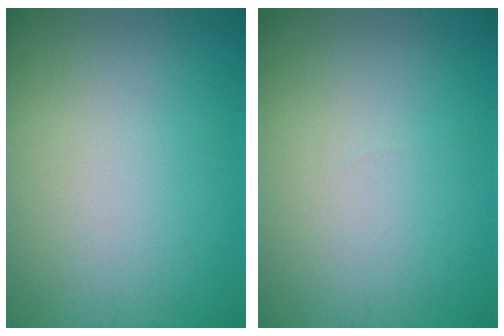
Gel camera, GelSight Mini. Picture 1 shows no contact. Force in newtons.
{"total": 0.0}